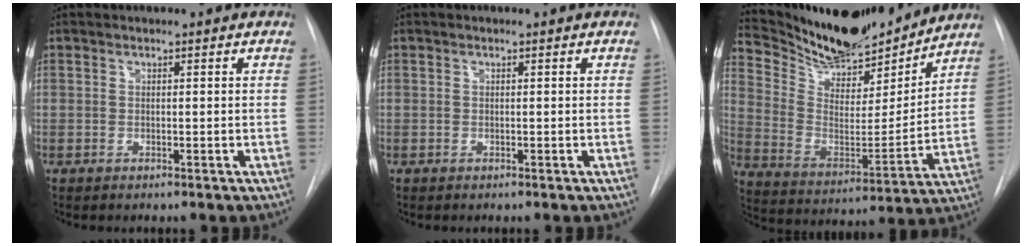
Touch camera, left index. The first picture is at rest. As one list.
[{"total": 0.0}, {"total": 19.3, "force": [17.8, 4.6, 5.9], "torque": [-0.112, -0.016, 0.298]}]